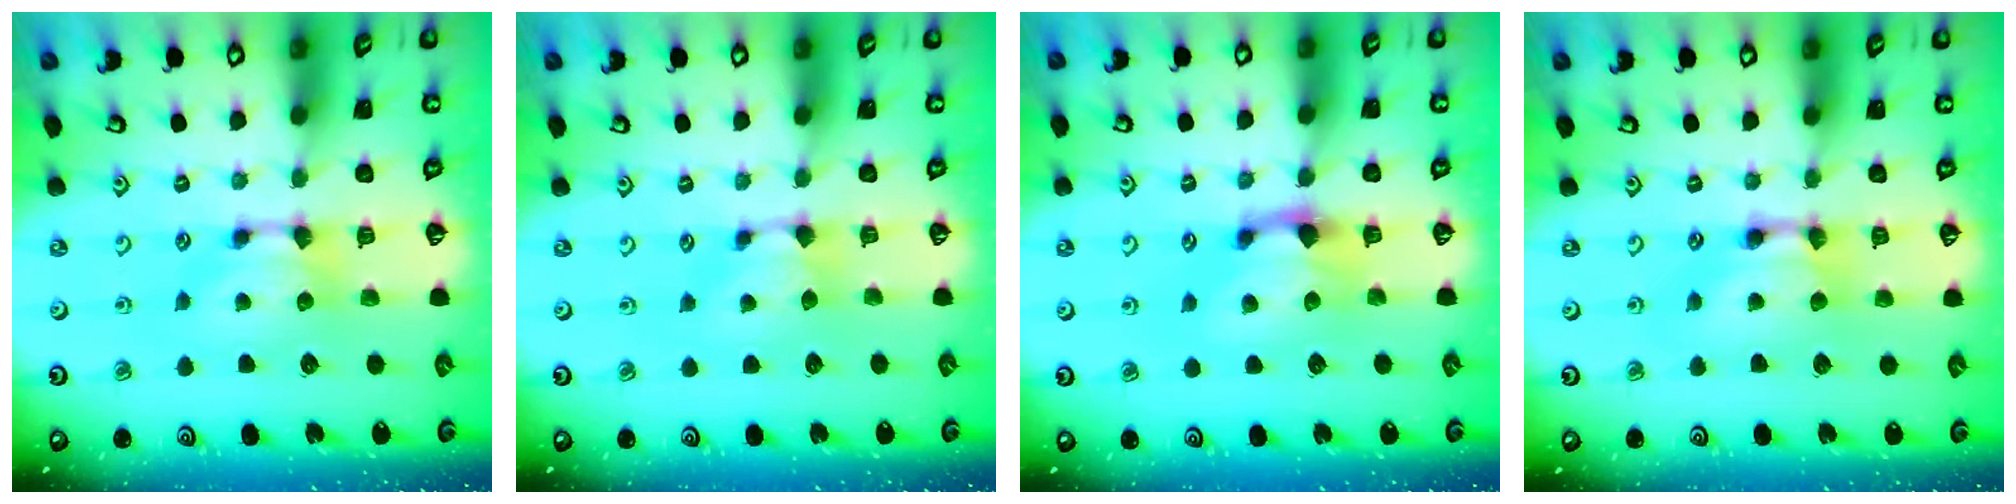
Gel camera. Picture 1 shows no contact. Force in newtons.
{"total": 0.9, "press": 0.7, "slide": 0.6}
{"total": 1.4, "press": 0.9, "slide": 1.1}
{"total": 2.2, "press": 2.2, "slide": 0.1}